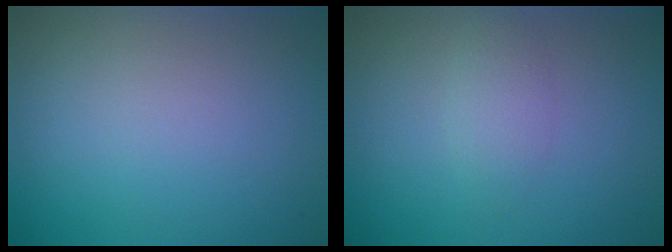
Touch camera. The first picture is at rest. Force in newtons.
{"total": 1.5, "press": 1.5, "slide": 0.0}